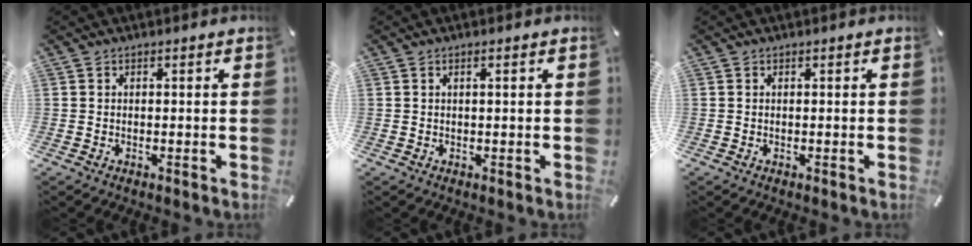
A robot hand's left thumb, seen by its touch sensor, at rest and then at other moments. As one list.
[{"total": 0.9, "force": [0.3, 0.0, 0.9], "torque": [-0.017, -0.001, 0.004]}, {"total": 0.0}]